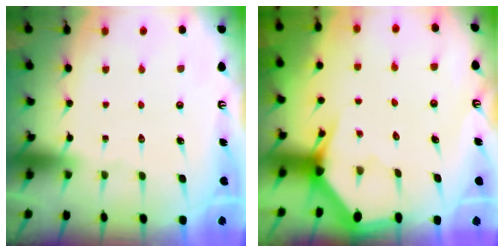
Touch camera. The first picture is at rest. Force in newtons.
{"total": 3.1, "press": 3.1, "slide": 0.1}